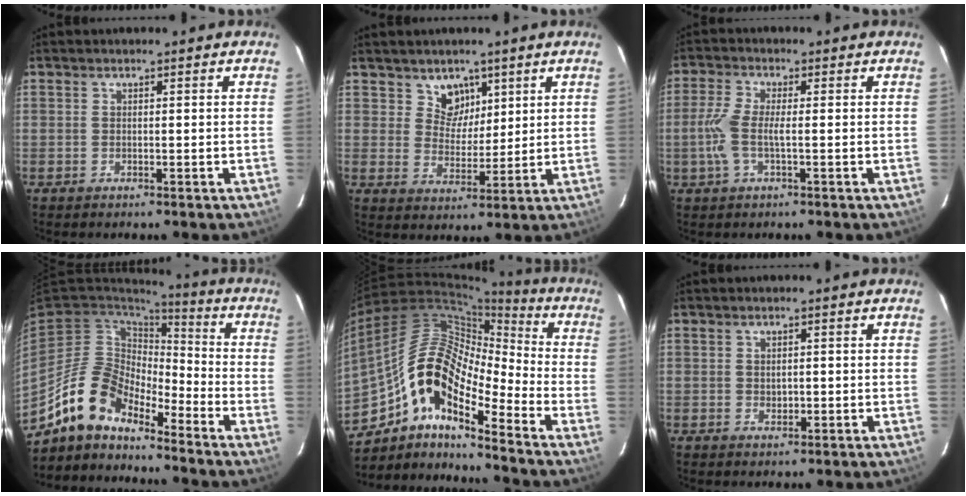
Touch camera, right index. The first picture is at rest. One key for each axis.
{"total": 5.4, "fx": 3.4, "fy": 4.1, "fz": 0.8, "tx": -0.003, "ty": -0.003, "tz": 0.063}
{"total": 5.7, "fx": -1.1, "fy": 1.4, "fz": 5.4, "tx": -0.125, "ty": 0.001, "tz": -0.021}
{"total": 12.8, "fx": -10.8, "fy": 4.9, "fz": 4.8, "tx": -0.094, "ty": 0.018, "tz": -0.213}
{"total": 16.3, "fx": -8.8, "fy": 5.7, "fz": 12.5, "tx": -0.207, "ty": 0.005, "tz": -0.182}
{"total": 1.6, "fx": 0.0, "fy": 1.2, "fz": 1.0, "tx": -0.014, "ty": 0.002, "tz": 0.002}